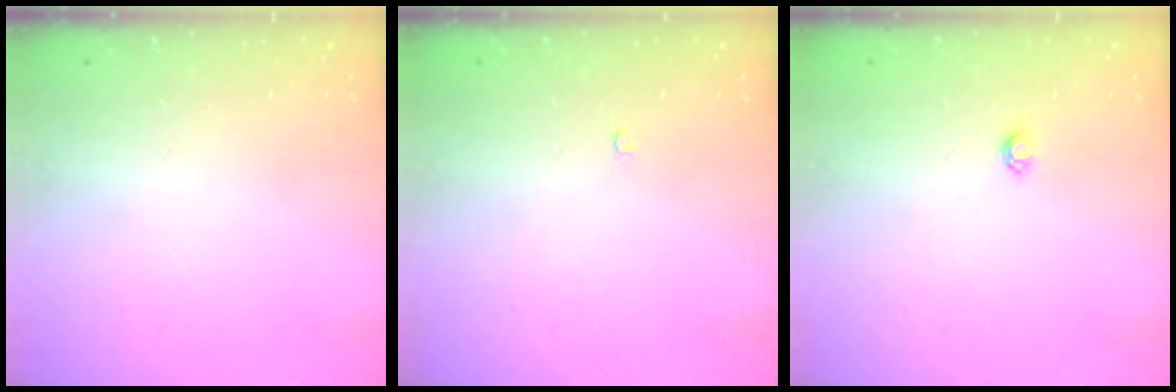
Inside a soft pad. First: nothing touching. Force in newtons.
{"total": 2.1, "press": 2.1, "slide": 0.2}
{"total": 3.8, "press": 3.8, "slide": 0.6}